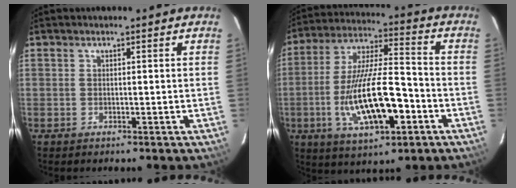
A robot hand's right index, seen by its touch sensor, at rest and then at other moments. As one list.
[{"total": 18.1, "force": [-5.8, 5.8, 16.1], "torque": [-0.316, -0.007, -0.092]}]